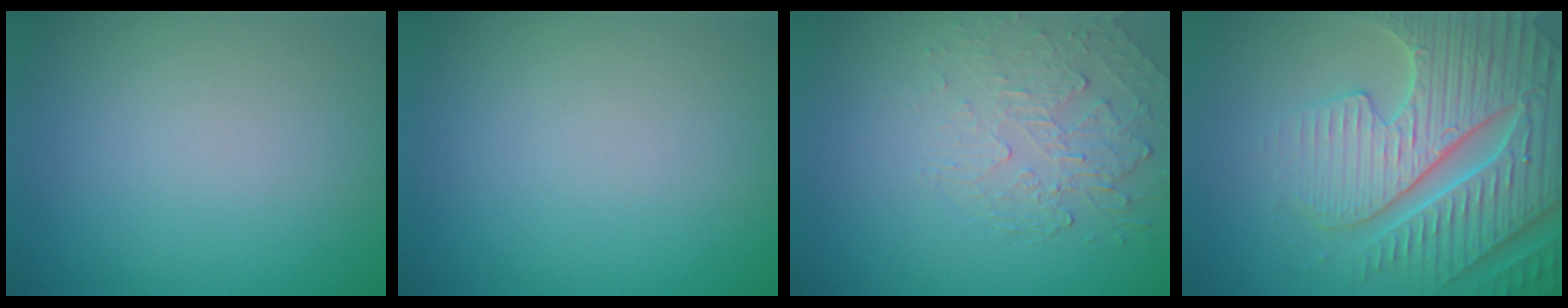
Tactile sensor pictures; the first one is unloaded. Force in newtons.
{"total": 0.0}
{"total": 2.2, "press": 1.1, "slide": 1.9}
{"total": 7.6, "press": 7.4, "slide": 1.8}